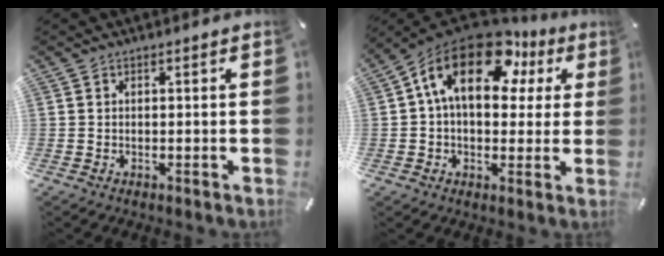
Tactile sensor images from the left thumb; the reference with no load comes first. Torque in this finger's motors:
{"motor_torque": [2.54, 2.47, 1.52, -1.25, 0.40]}